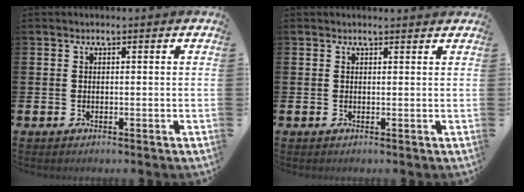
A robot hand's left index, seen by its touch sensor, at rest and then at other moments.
{"total": 0.6, "force": [0.6, 0.0, 0.1], "torque": [0.005, -0.003, 0.009]}